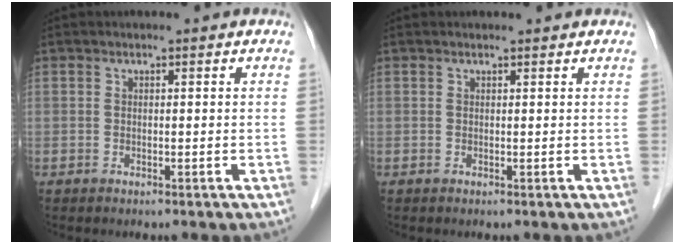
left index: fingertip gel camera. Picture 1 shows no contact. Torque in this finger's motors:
{"motor_torque": [0.13, -0.03, 0.00, 0.01]}